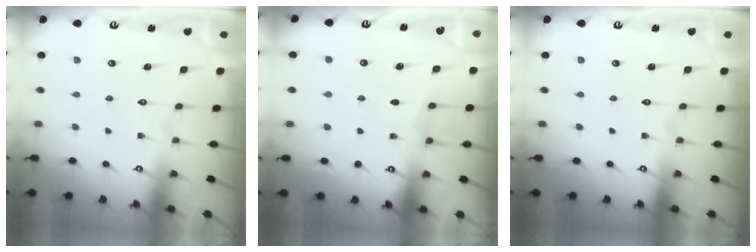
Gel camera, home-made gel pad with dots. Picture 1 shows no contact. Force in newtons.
{"total": 5.2, "press": 5.1, "slide": 0.5}
{"total": 0.0}